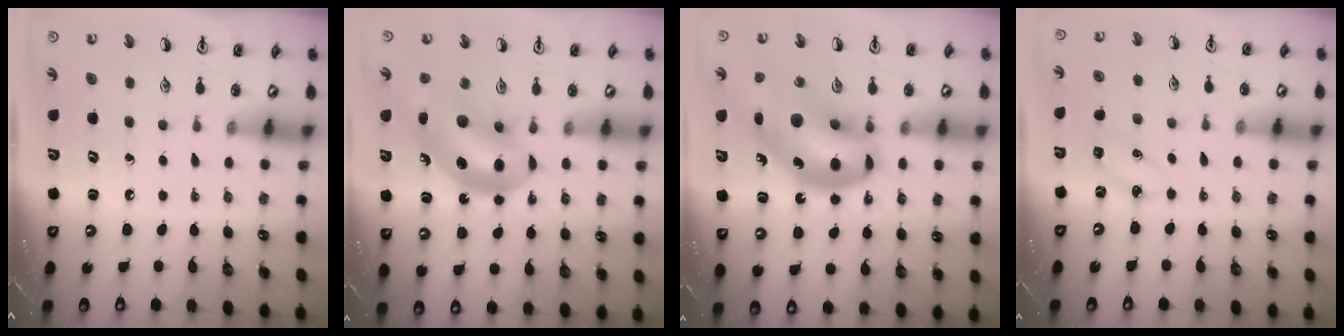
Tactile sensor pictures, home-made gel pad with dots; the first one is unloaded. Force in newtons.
{"total": 11.3, "press": 10.7, "slide": 3.5}
{"total": 19.1, "press": 18.3, "slide": 5.6}
{"total": 4.2, "press": 4.0, "slide": 1.2}